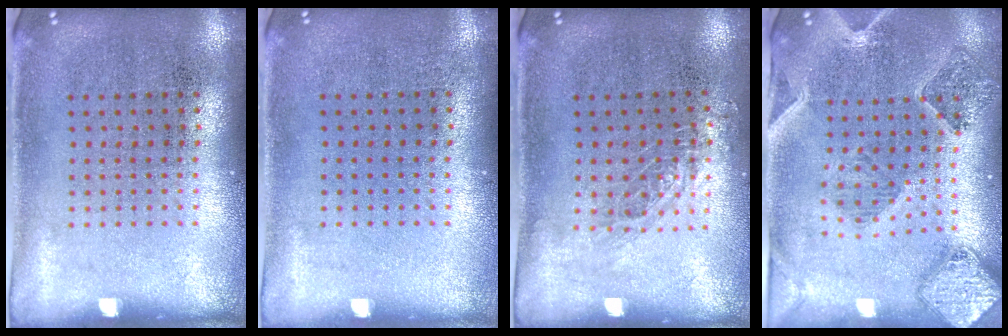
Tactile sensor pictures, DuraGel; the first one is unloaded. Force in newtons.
{"total": 0.0}
{"total": 0.8, "press": 0.8, "slide": 0.2}
{"total": 1.4, "press": 1.4, "slide": 0.4}